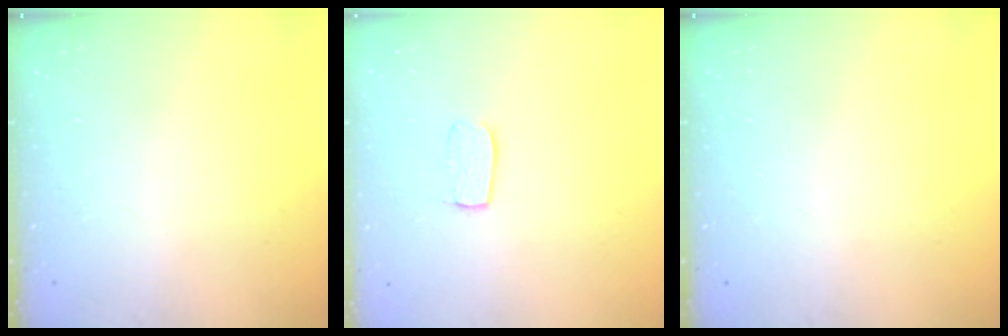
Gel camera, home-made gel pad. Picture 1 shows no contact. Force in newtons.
{"total": 5.2, "press": 5.2, "slide": 0.3}
{"total": 0.0}